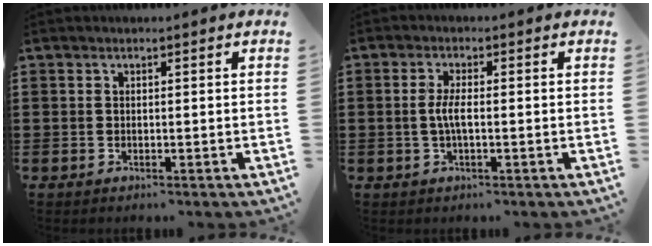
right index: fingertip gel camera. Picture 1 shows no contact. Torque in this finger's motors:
{"motor_torque": [0.44, 0.52, 0.38, 0.05]}